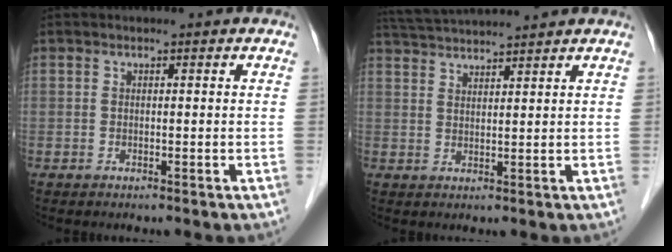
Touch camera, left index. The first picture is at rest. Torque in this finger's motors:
{"motor_torque": [-0.43, -0.97, 0.60, 0.16]}